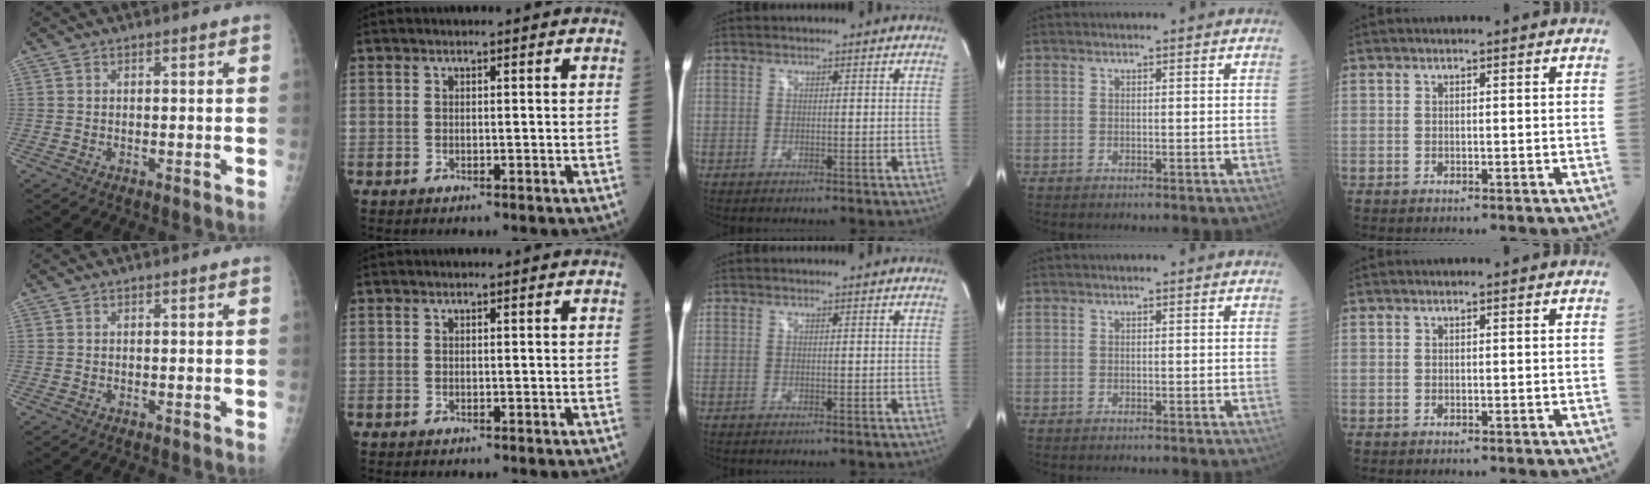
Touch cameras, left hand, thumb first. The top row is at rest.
{}